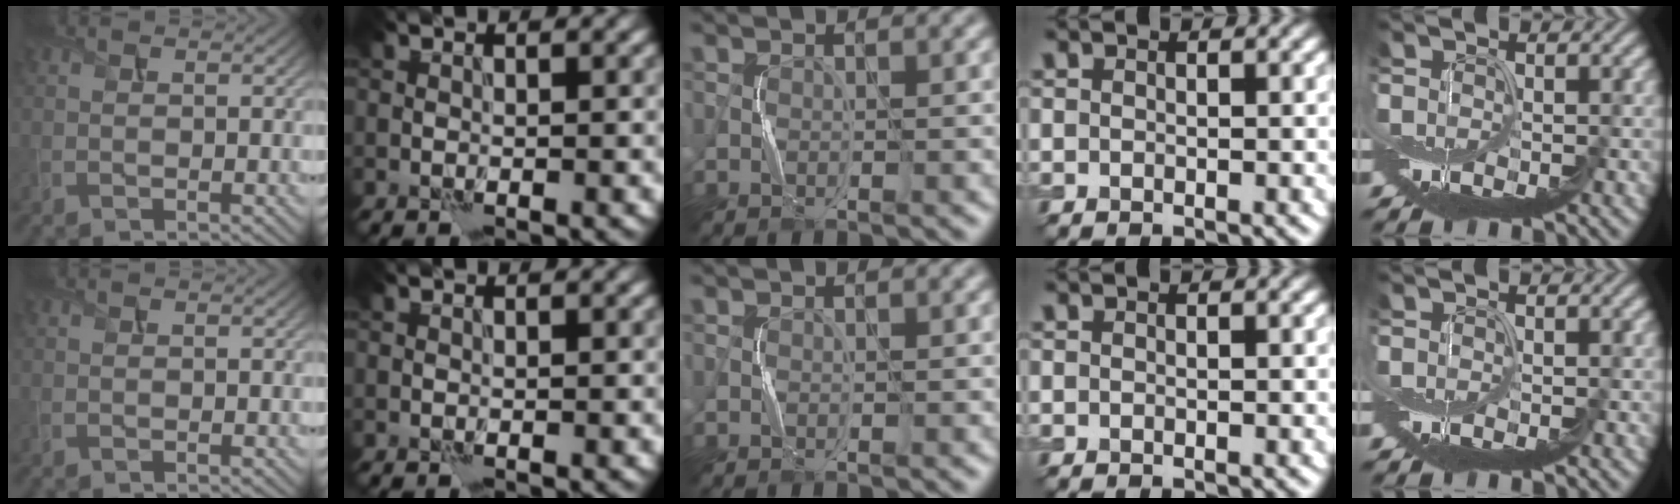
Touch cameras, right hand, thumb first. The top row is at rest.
{}